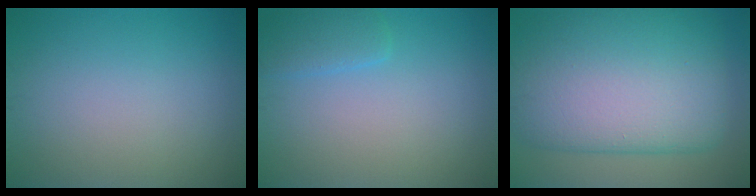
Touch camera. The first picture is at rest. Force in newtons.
{"total": 2.0, "press": 2.0, "slide": 0.2}
{"total": 13.2, "press": 13.2, "slide": 0.8}